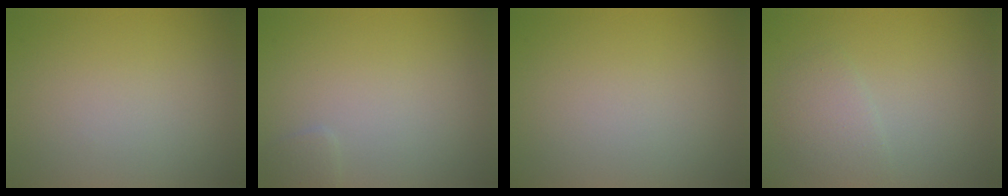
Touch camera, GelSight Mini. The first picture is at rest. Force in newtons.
{"total": 0.8, "press": 0.8, "slide": 0.0}
{"total": 0.0}
{"total": 2.0, "press": 2.0, "slide": 0.1}